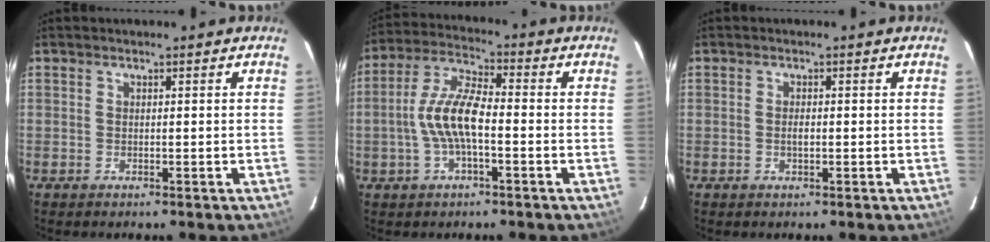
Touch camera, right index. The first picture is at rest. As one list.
[{"total": 9.8, "force": [-1.9, 3.2, 9.1], "torque": [-0.193, 0.011, -0.038]}, {"total": 1.4, "force": [-0.2, 0.6, 1.2], "torque": [-0.023, 0.001, -0.003]}]